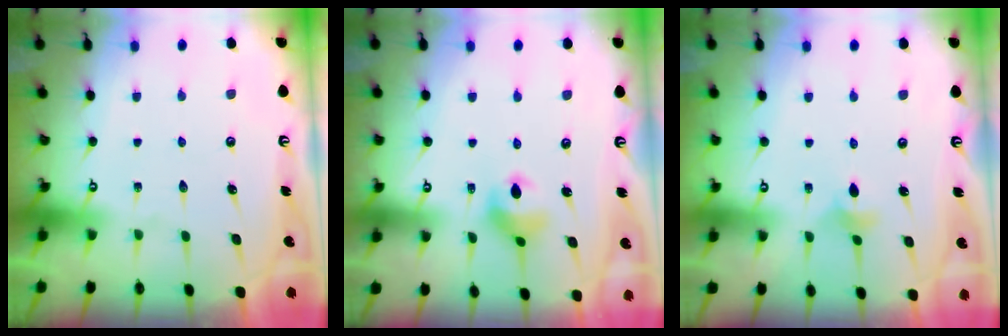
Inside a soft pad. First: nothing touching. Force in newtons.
{"total": 9.2, "press": 8.6, "slide": 3.2}
{"total": 4.2, "press": 4.1, "slide": 0.8}